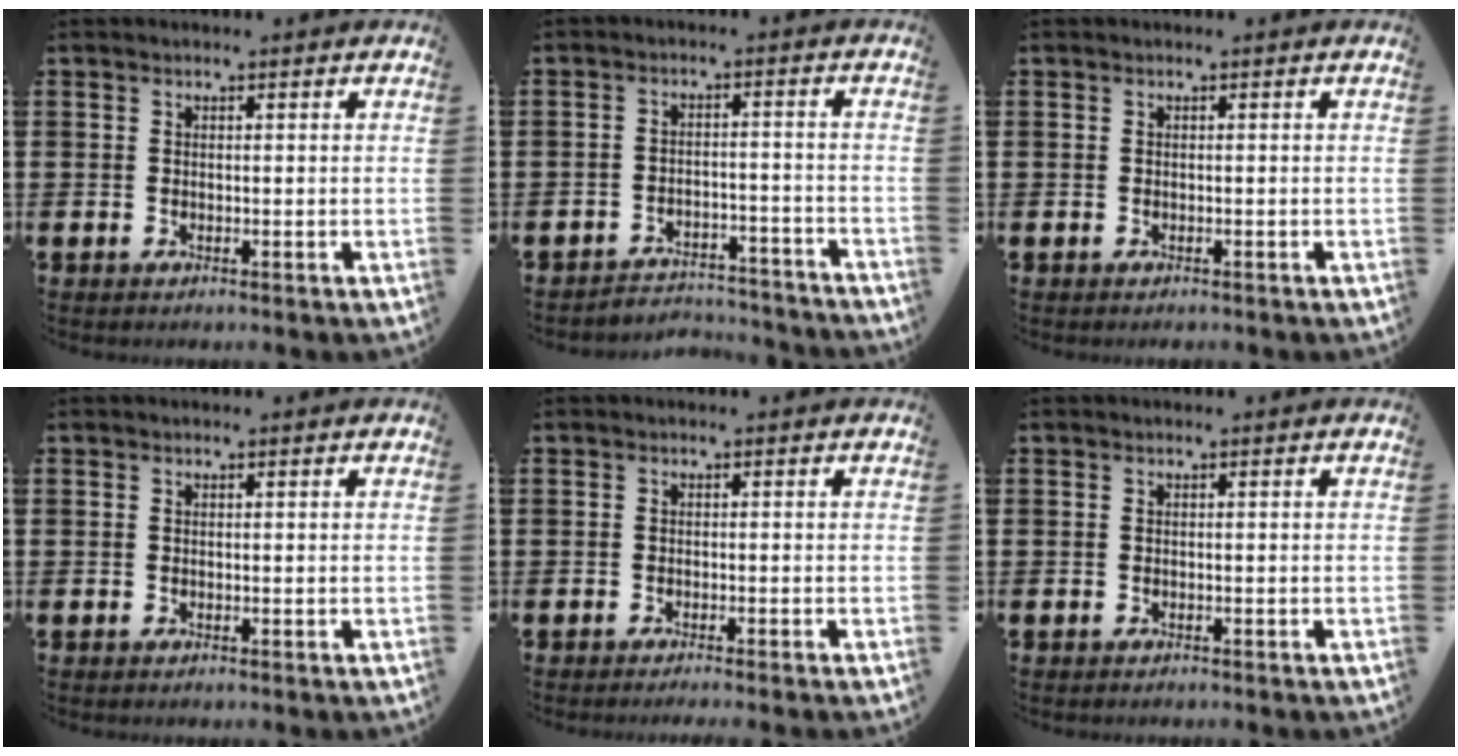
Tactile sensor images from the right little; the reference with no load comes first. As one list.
[{"total": 3.5, "force": [-3.5, 0.3, 0.1], "torque": [-0.007, 0.006, -0.076]}, {"total": 0.0}, {"total": 0.0}, {"total": 0.6, "force": [-0.6, -0.2, 0.1], "torque": [-0.001, -0.002, -0.012]}, {"total": 0.0}]